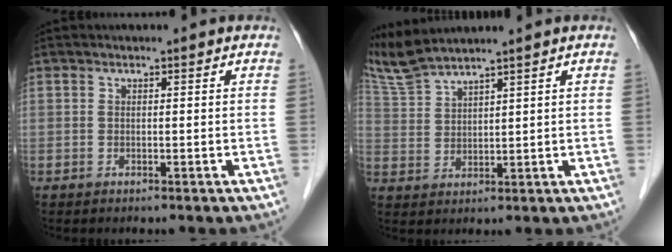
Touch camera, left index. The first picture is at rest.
{"total": 6.9, "force": [6.4, -0.9, 2.4], "torque": [-0.071, 0.012, 0.140]}